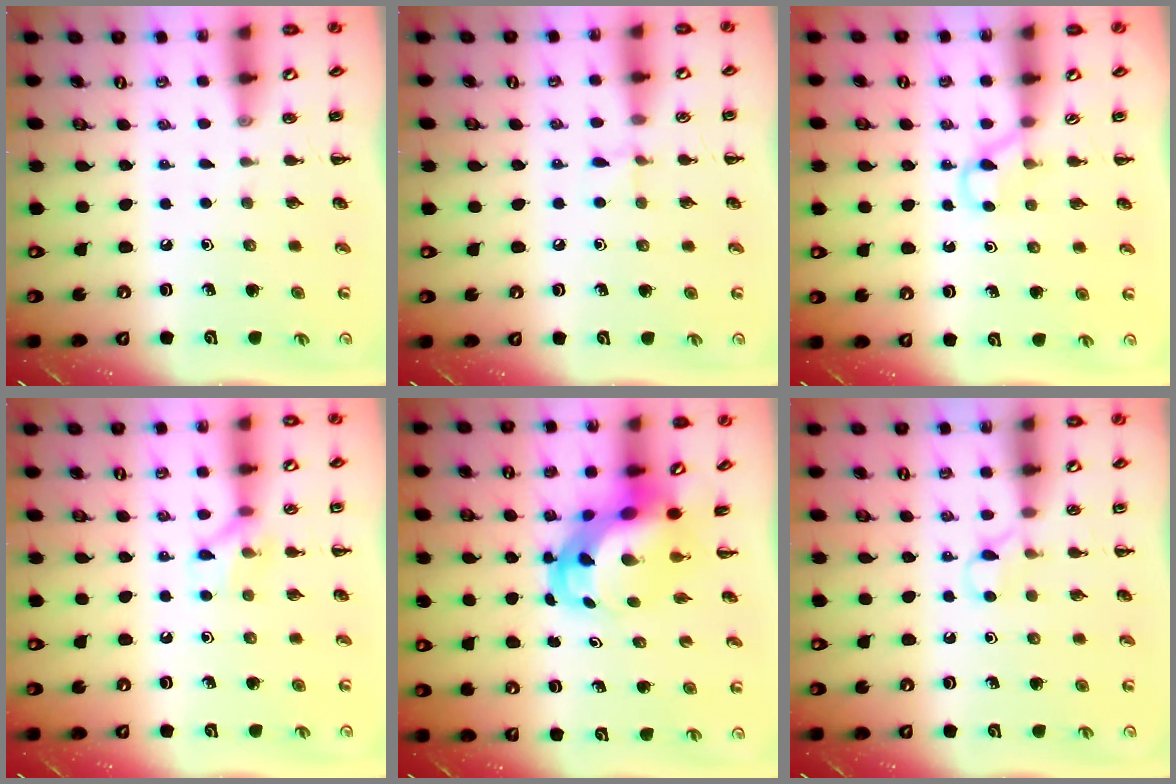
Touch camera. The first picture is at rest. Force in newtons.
{"total": 4.9, "press": 4.6, "slide": 1.6}
{"total": 2.6, "press": 2.5, "slide": 0.9}
{"total": 7.6, "press": 7.5, "slide": 0.7}
{"total": 4.8, "press": 4.5, "slide": 1.5}
{"total": 4.5, "press": 4.2, "slide": 1.5}